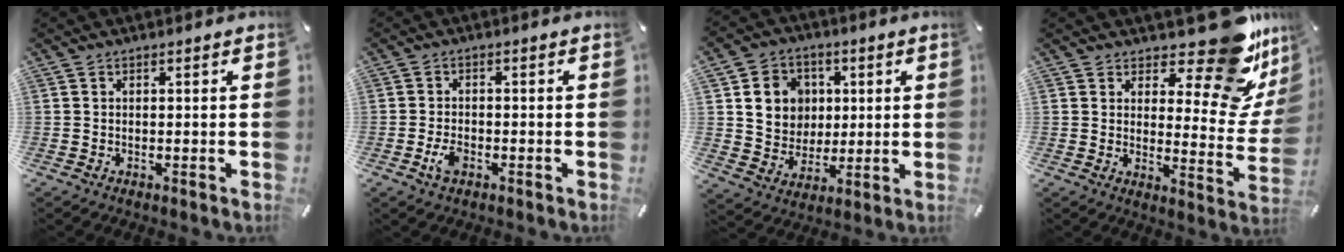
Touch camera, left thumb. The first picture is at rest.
{"total": 3.6, "force": [-1.6, 2.1, 2.5], "torque": [-0.062, 0.000, -0.032]}
{"total": 10.7, "force": [2.4, 10.0, 3.1], "torque": [-0.046, -0.001, 0.051]}
{"total": 15.9, "force": [11.0, 5.6, 10.0], "torque": [-0.117, -0.109, 0.180]}